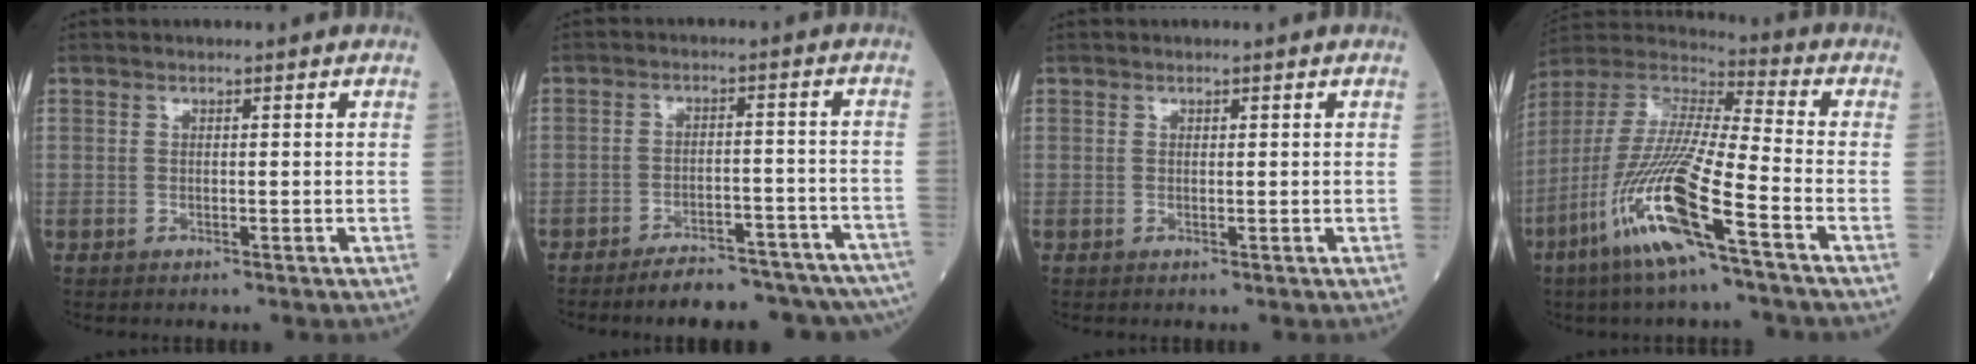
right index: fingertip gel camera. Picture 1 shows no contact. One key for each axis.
{"total": 15.2, "fx": -13.4, "fy": 3.3, "fz": 6.4, "tx": -0.044, "ty": 0.023, "tz": -0.167}
{"total": 0.0}
{"total": 17.3, "fx": -8.3, "fy": 0.6, "fz": 15.2, "tx": -0.326, "ty": -0.031, "tz": -0.167}